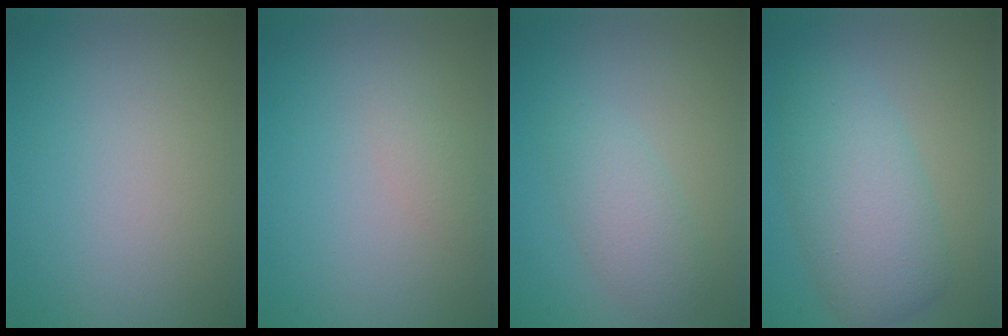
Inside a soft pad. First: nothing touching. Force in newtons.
{"total": 1.1, "press": 1.1, "slide": 0.0}
{"total": 2.8, "press": 2.8, "slide": 0.1}
{"total": 6.5, "press": 6.5, "slide": 0.1}